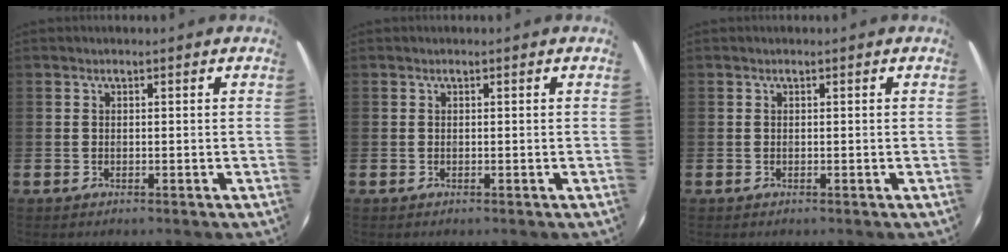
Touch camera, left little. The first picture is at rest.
{"total": 0.0}
{"total": 0.0}